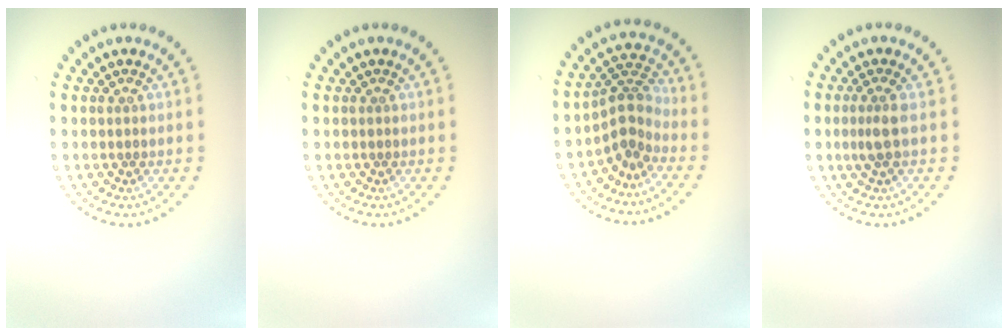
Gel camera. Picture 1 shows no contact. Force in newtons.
{"total": 0.0}
{"total": 2.9, "press": 2.0, "slide": 2.2}
{"total": 1.7, "press": 1.3, "slide": 1.1}